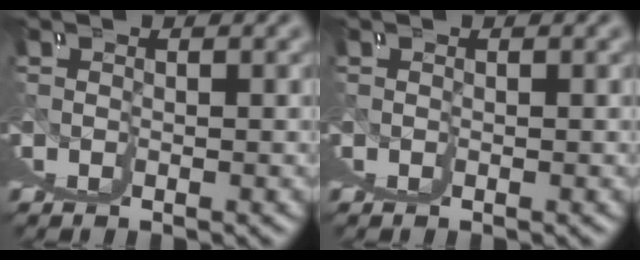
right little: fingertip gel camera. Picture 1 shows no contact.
{"total": 0.0}